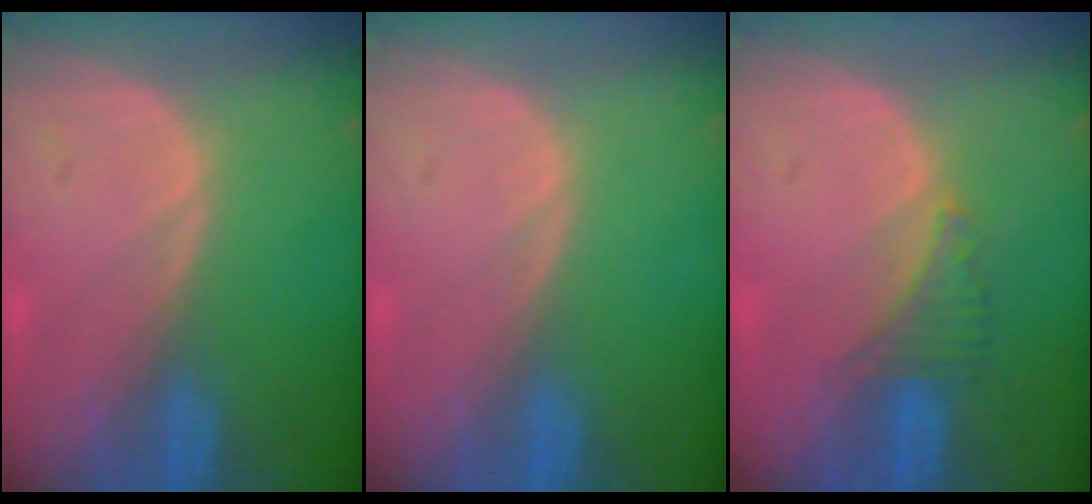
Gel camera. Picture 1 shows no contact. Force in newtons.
{"total": 0.0}
{"total": 2.9, "press": 2.9, "slide": 0.6}